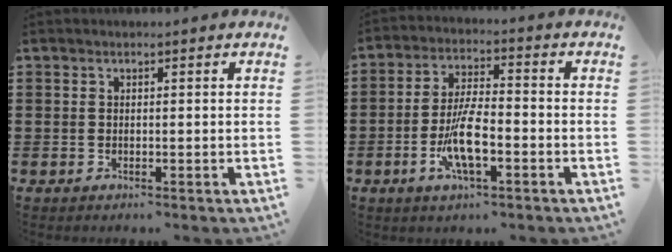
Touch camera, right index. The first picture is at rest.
{"total": 8.6, "force": [-2.9, 2.5, 7.7], "torque": [-0.159, -0.011, -0.054]}